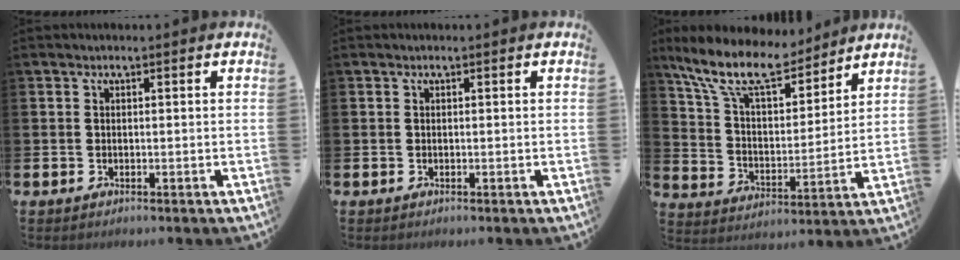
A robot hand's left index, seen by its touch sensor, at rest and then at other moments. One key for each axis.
{"total": 0.0}
{"total": 11.6, "fx": 9.8, "fy": 3.5, "fz": 5.0, "tx": -0.133, "ty": -0.054, "tz": 0.174}